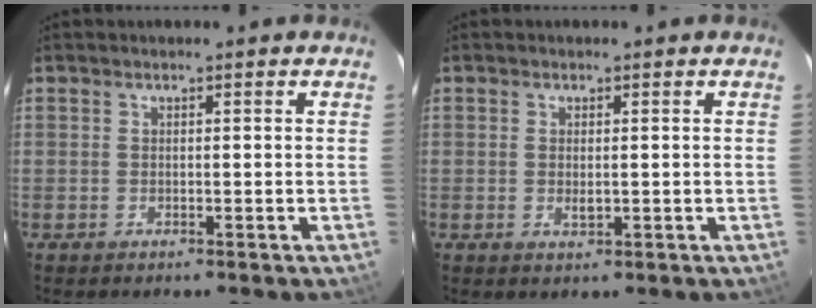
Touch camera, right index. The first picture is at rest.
{"total": 1.8, "force": [-0.1, 0.8, 1.6], "torque": [-0.029, -0.001, 0.001]}